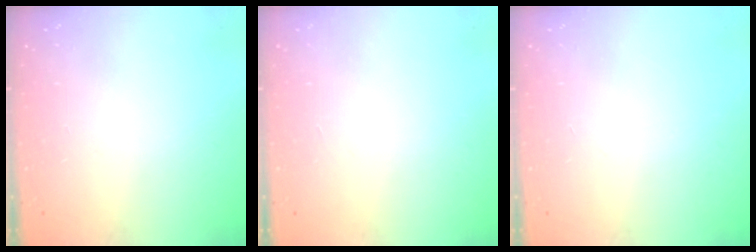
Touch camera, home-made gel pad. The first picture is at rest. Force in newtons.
{"total": 1.5, "press": 1.5, "slide": 0.1}
{"total": 0.0}